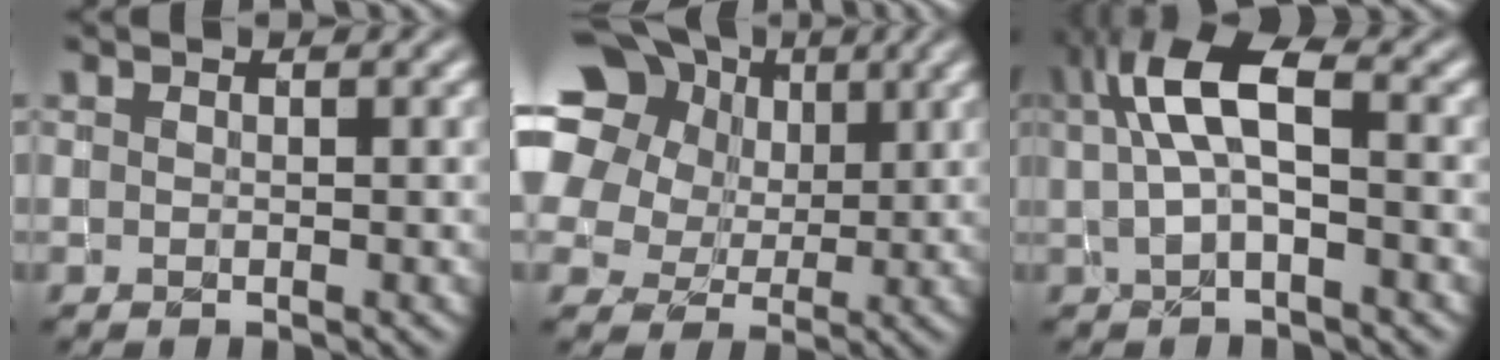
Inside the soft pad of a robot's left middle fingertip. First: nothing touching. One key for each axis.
{"total": 18.1, "fx": 8.0, "fy": 13.8, "fz": 8.5, "tx": -0.218, "ty": 0.046, "tz": 0.146}
{"total": 5.6, "fx": 0.8, "fy": 2.3, "fz": 5.1, "tx": -0.102, "ty": 0.010, "tz": 0.010}